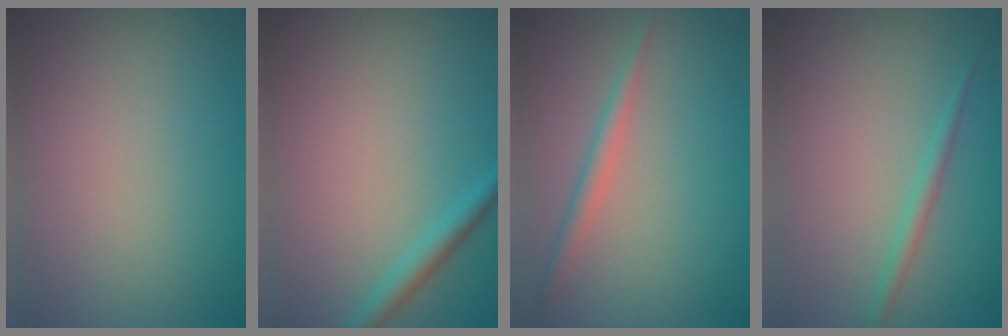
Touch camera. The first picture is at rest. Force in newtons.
{"total": 1.8, "press": 1.8, "slide": 0.0}
{"total": 1.8, "press": 1.8, "slide": 0.1}
{"total": 1.2, "press": 1.2, "slide": 0.1}